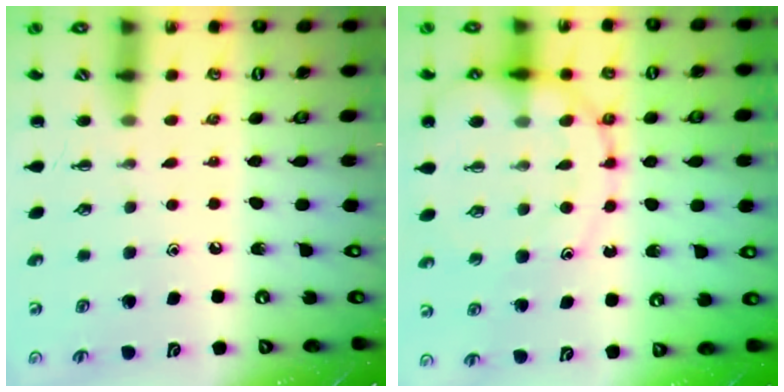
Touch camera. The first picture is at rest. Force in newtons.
{"total": 15.0, "press": 14.7, "slide": 2.6}